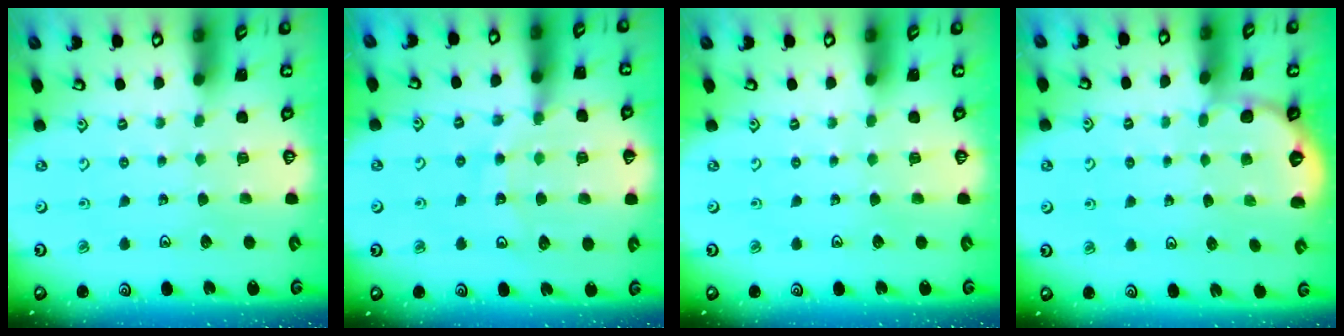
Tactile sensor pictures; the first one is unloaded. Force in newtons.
{"total": 12.8, "press": 12.8, "slide": 1.5}
{"total": 0.0}
{"total": 1.3, "press": 1.3, "slide": 0.1}